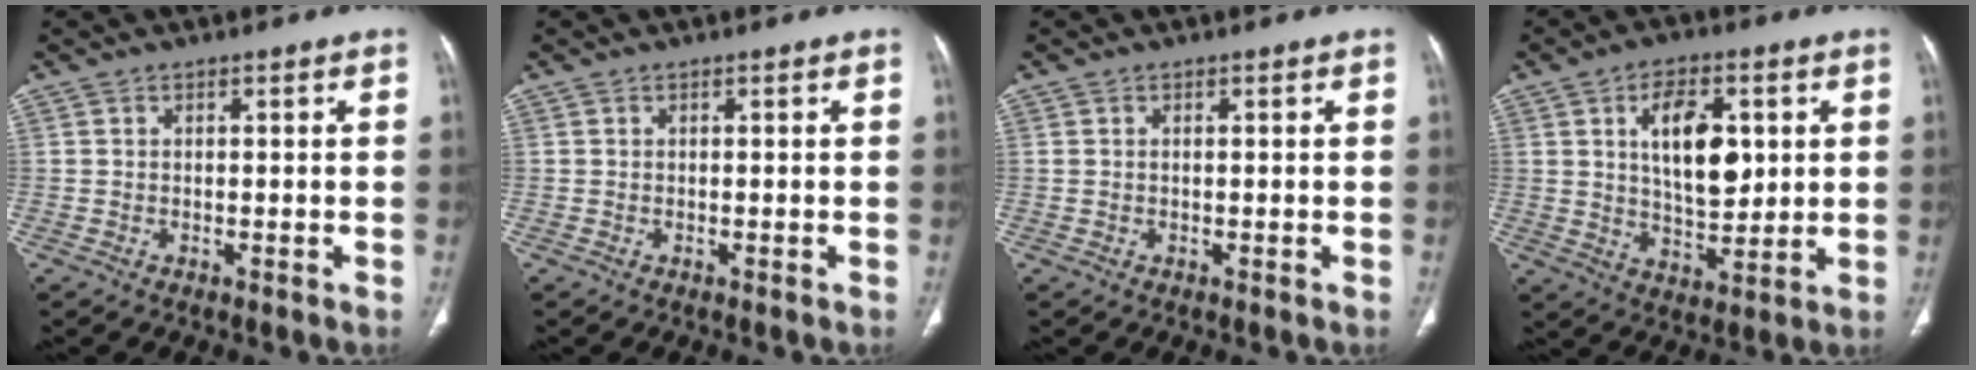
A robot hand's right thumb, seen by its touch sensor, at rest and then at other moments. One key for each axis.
{"total": 0.0}
{"total": 0.6, "fx": 0.2, "fy": 0.3, "fz": 0.5, "tx": -0.015, "ty": 0.010, "tz": 0.008}
{"total": 12.8, "fx": 3.2, "fy": 7.0, "fz": 10.3, "tx": -0.136, "ty": -0.019, "tz": 0.058}